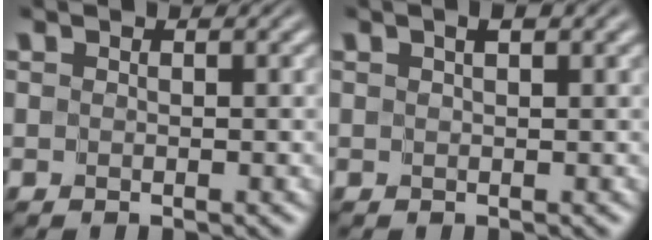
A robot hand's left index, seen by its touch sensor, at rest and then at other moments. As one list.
[{"total": 1.5, "force": [0.9, 0.3, 1.2], "torque": [-0.014, -0.003, 0.012]}]